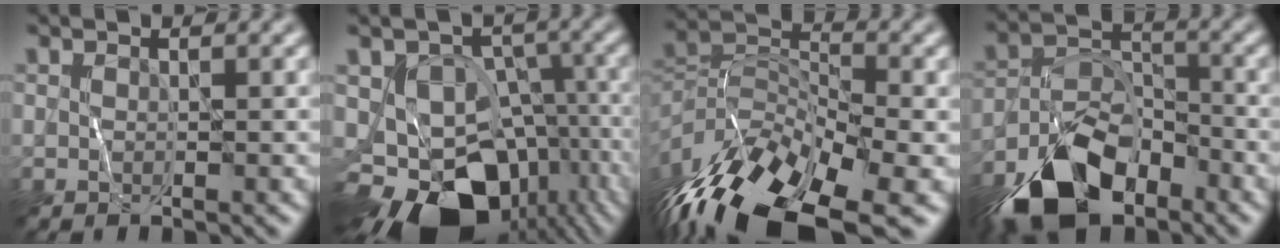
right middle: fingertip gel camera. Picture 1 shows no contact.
{"total": 14.7, "force": [-8.0, 9.7, 7.7], "torque": [-0.123, -0.029, -0.102]}
{"total": 14.6, "force": [-9.4, 6.1, 9.4], "torque": [-0.208, 0.005, -0.168]}
{"total": 9.9, "force": [-7.0, 4.7, 5.3], "torque": [-0.100, -0.003, -0.127]}